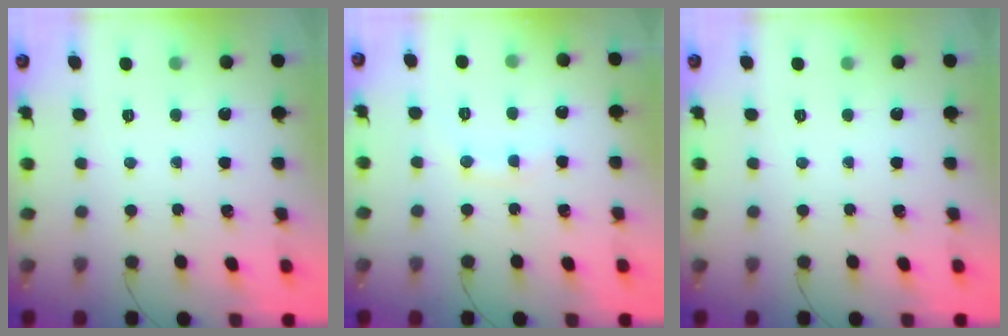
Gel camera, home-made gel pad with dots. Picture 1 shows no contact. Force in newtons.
{"total": 6.2, "press": 6.0, "slide": 1.7}
{"total": 0.0}